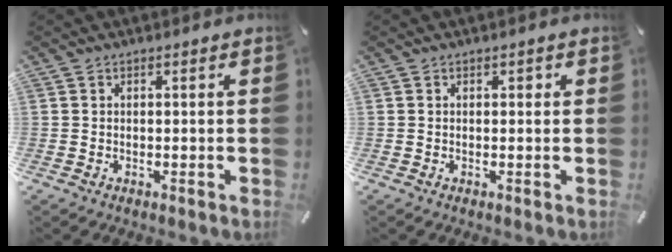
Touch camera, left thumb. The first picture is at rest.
{"total": 0.5, "force": [0.1, 0.4, 0.3], "torque": [0.000, -0.001, -0.001]}